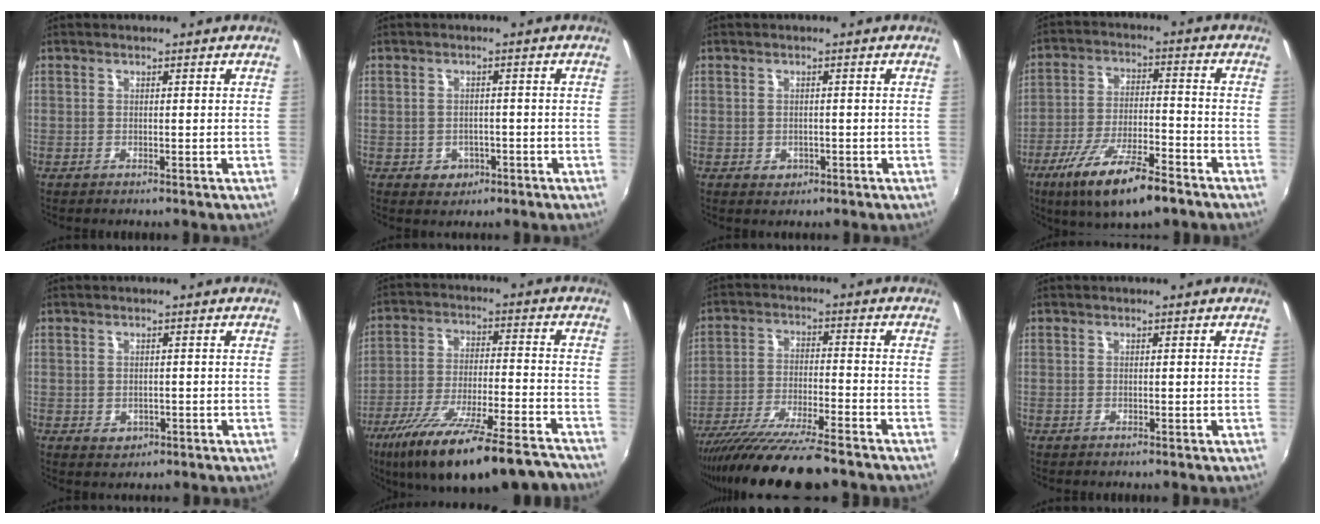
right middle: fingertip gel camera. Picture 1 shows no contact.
{"total": 3.8, "force": [-1.5, 3.3, 1.1], "torque": [-0.030, 0.003, -0.014]}
{"total": 2.2, "force": [-0.7, 1.8, 0.9], "torque": [-0.017, -0.002, -0.007]}
{"total": 15.0, "force": [-9.8, 3.6, 10.8], "torque": [-0.213, -0.034, -0.168]}
{"total": 2.5, "force": [-0.7, 2.1, 1.2], "torque": [-0.022, -0.002, -0.006]}
{"total": 23.4, "force": [-18.7, 4.2, 13.5], "torque": [-0.240, -0.050, -0.285]}
{"total": 16.5, "force": [-13.8, 1.5, 8.9], "torque": [-0.177, -0.043, -0.232]}
{"total": 0.0}